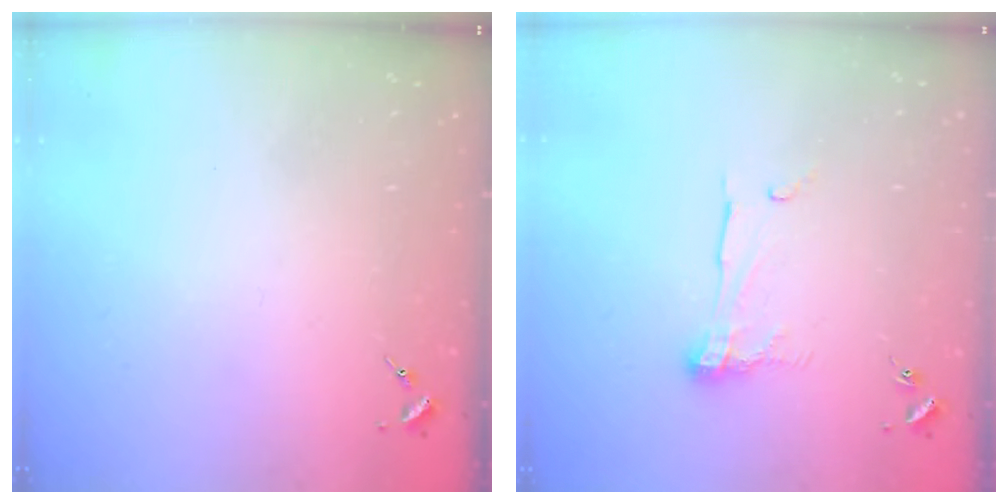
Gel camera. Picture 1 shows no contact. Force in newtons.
{"total": 9.0, "press": 9.0, "slide": 0.4}